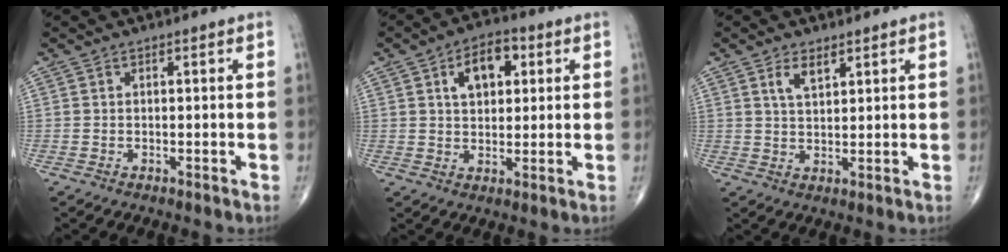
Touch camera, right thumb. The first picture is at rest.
{"total": 8.6, "force": [2.9, 5.2, 6.2], "torque": [-0.074, 0.002, 0.040]}
{"total": 3.8, "force": [2.3, 1.8, 2.6], "torque": [-0.041, -0.013, 0.044]}